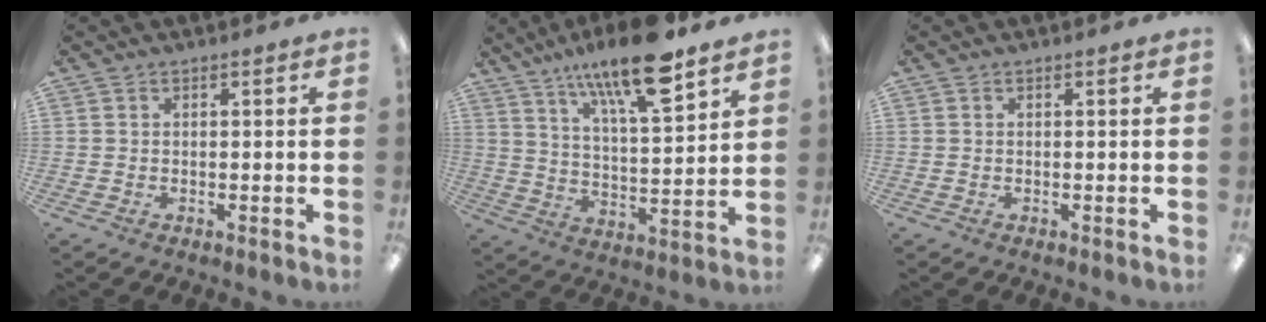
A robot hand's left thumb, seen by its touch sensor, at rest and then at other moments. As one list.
[{"total": 16.5, "force": [12.2, 3.7, 10.5], "torque": [-0.183, -0.064, 0.201]}, {"total": 0.0}]